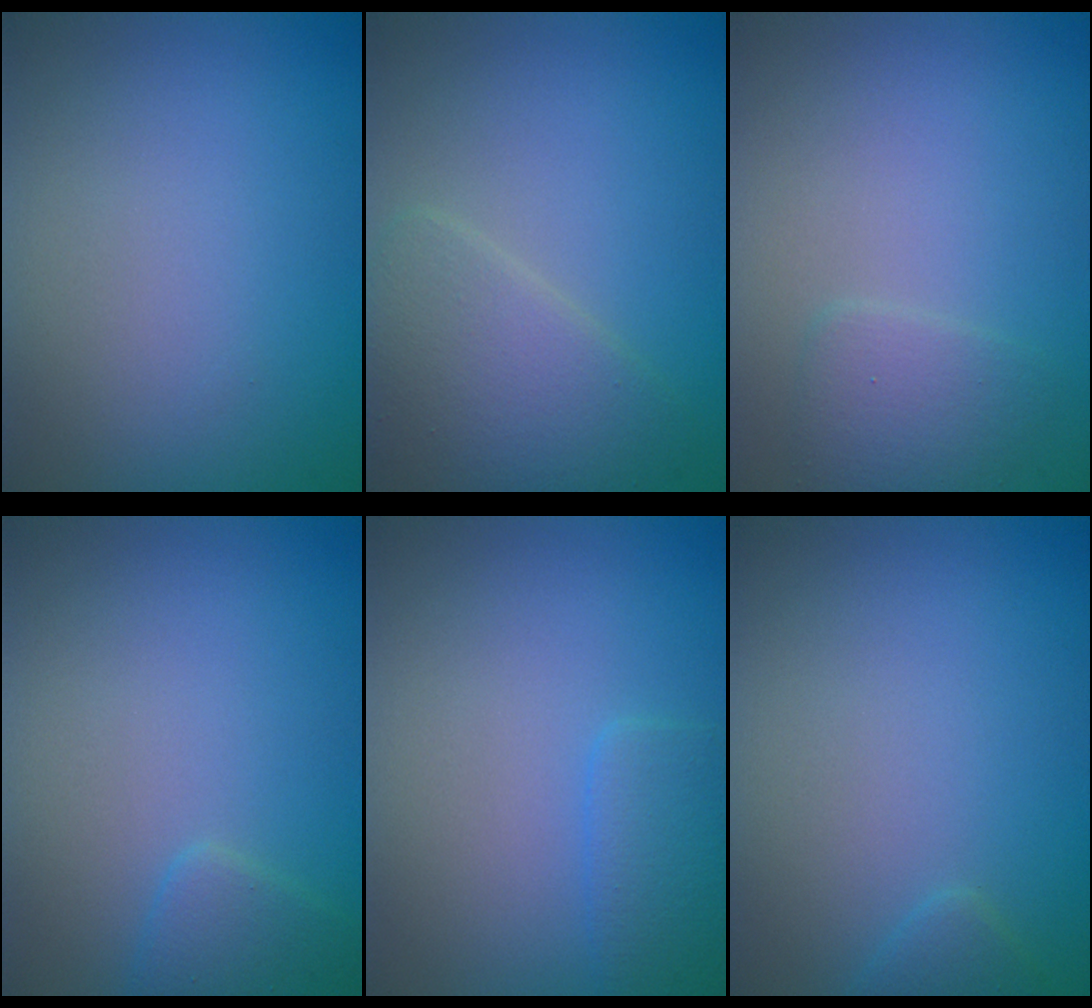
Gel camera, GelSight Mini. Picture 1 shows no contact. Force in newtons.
{"total": 4.0, "press": 4.0, "slide": 0.2}
{"total": 1.8, "press": 1.8, "slide": 0.1}
{"total": 1.9, "press": 1.9, "slide": 0.1}
{"total": 2.4, "press": 2.4, "slide": 0.1}
{"total": 1.3, "press": 1.3, "slide": 0.0}